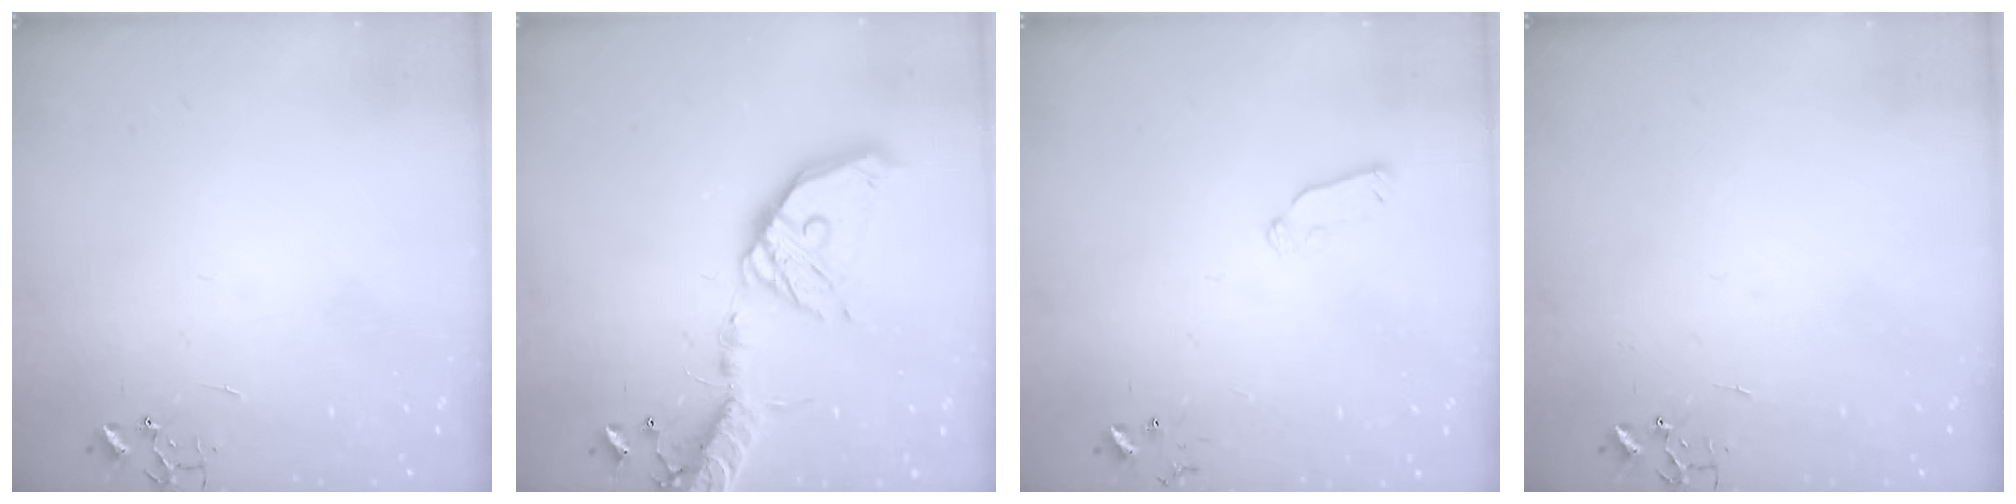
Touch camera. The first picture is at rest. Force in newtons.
{"total": 20.9, "press": 20.5, "slide": 3.9}
{"total": 5.9, "press": 5.9, "slide": 0.8}
{"total": 0.0}